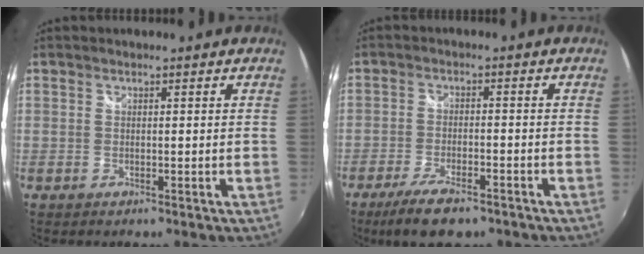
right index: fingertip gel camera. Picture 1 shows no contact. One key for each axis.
{"total": 9.3, "fx": -6.8, "fy": 2.9, "fz": 5.6, "tx": -0.134, "ty": -0.020, "tz": -0.117}